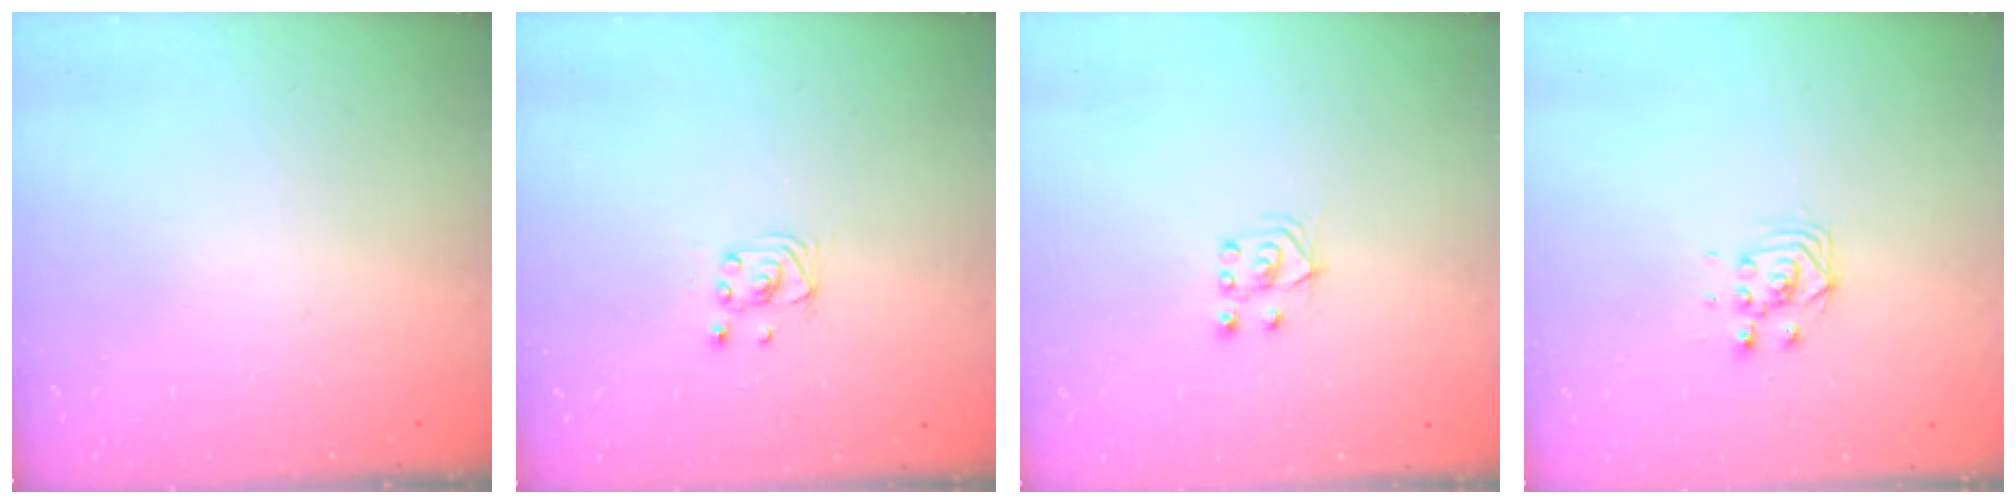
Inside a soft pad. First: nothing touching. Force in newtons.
{"total": 1.7, "press": 1.6, "slide": 0.1}
{"total": 4.3, "press": 4.3, "slide": 0.6}
{"total": 4.6, "press": 4.5, "slide": 0.2}